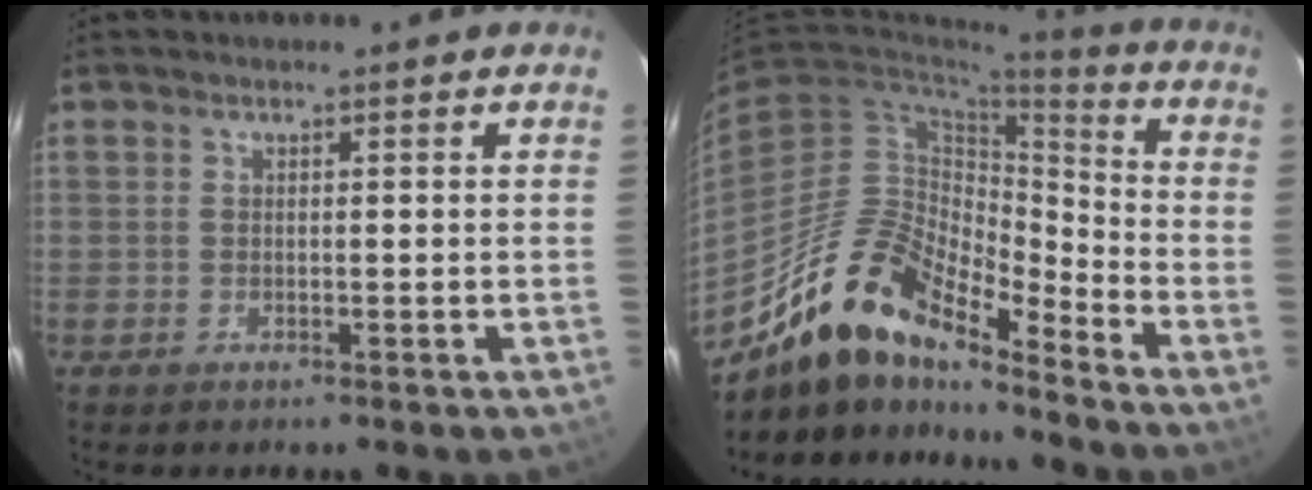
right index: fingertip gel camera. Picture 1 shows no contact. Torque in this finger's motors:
{"motor_torque": [0.44, -0.62, 0.95, 0.20]}